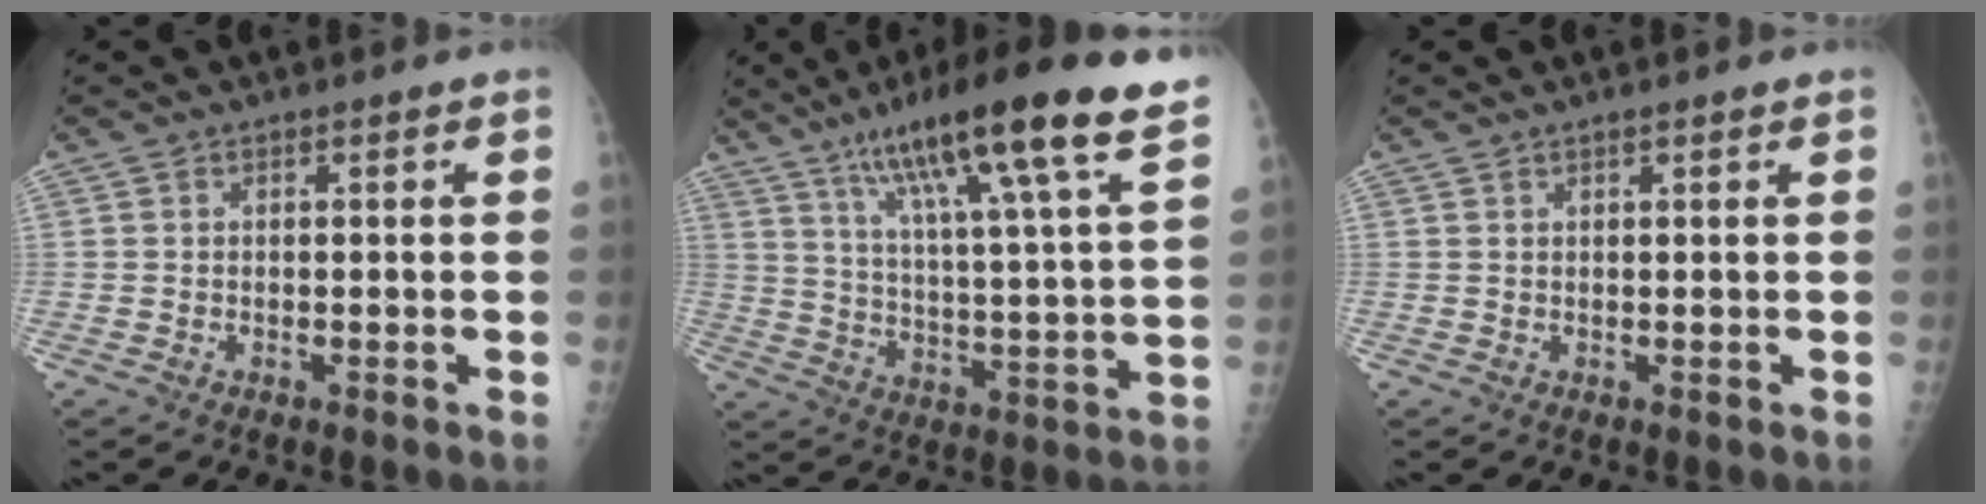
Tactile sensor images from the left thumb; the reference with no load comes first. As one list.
[{"total": 21.3, "force": [13.6, 1.7, 16.3], "torque": [-0.246, -0.033, 0.212]}, {"total": 0.9, "force": [0.7, 0.1, 0.5], "torque": [-0.006, -0.001, 0.012]}]